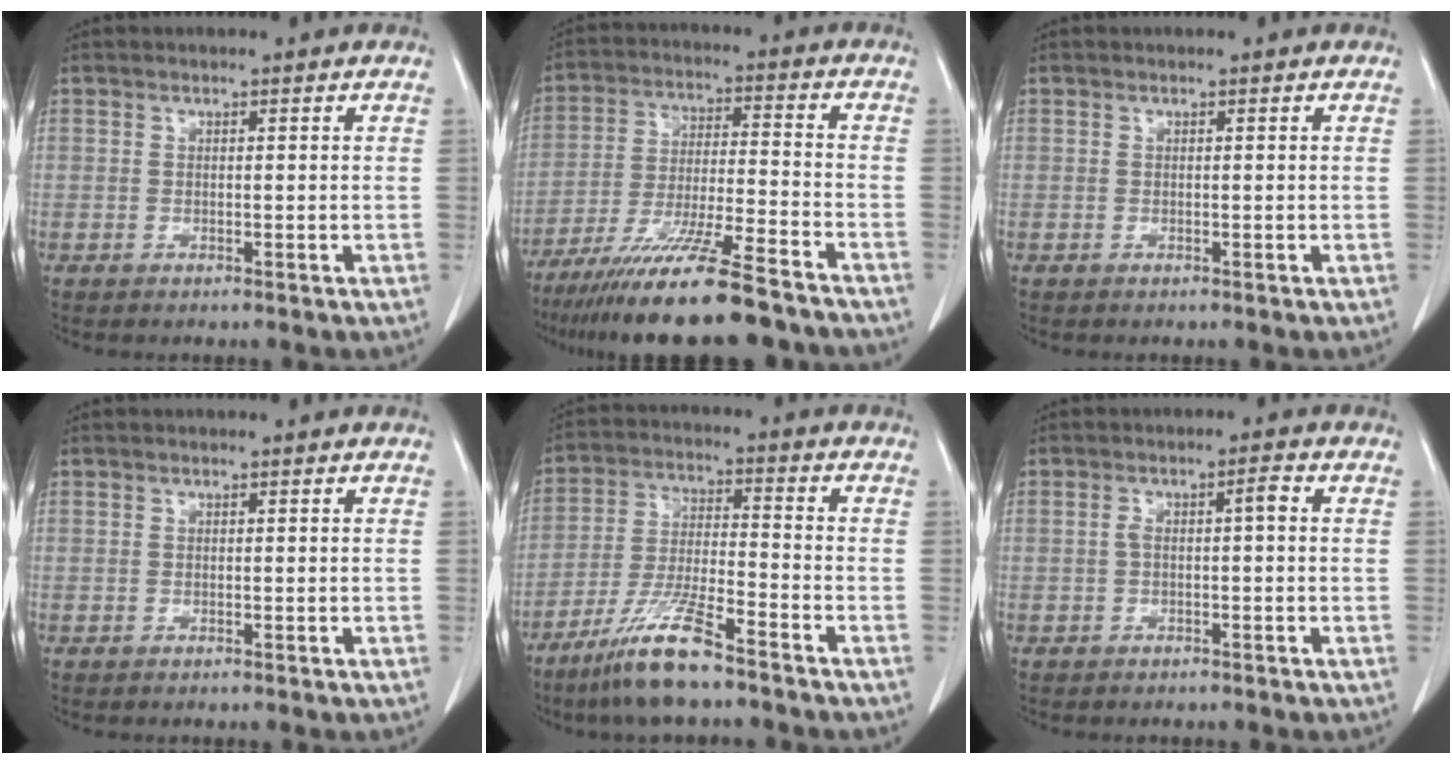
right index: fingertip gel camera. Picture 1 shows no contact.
{"total": 17.1, "force": [-13.7, 0.6, 10.3], "torque": [-0.189, -0.037, -0.230]}
{"total": 0.0}
{"total": 0.0}
{"total": 10.8, "force": [-7.8, 0.8, 7.4], "torque": [-0.152, -0.028, -0.151]}
{"total": 2.8, "force": [0.0, 0.5, 2.8], "torque": [-0.051, 0.013, 0.001]}